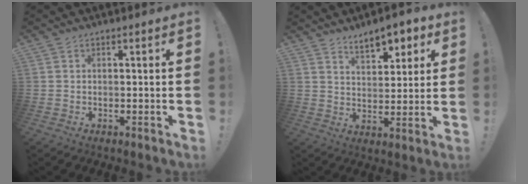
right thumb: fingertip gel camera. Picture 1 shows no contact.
{"total": 9.1, "force": [6.3, 3.9, 5.2], "torque": [-0.073, -0.033, 0.113]}